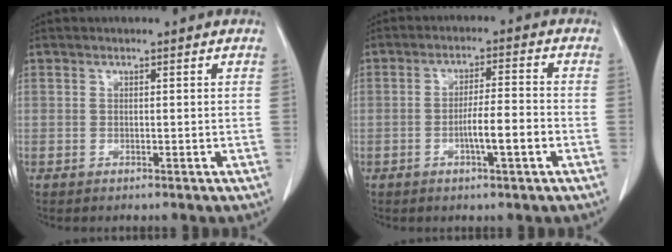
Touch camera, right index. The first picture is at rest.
{"total": 5.7, "force": [-2.0, 0.3, 5.4], "torque": [-0.095, 0.002, -0.034]}